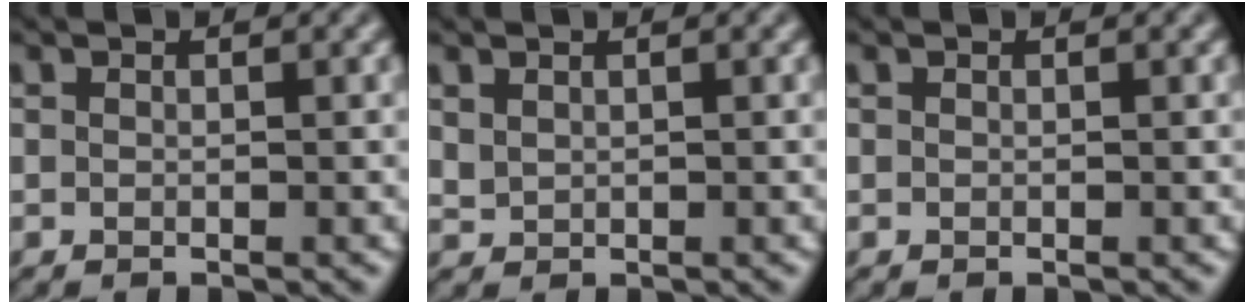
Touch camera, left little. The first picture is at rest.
{"total": 0.7, "force": [0.6, 0.4, 0.1], "torque": [-0.008, -0.001, 0.018]}
{"total": 0.0}